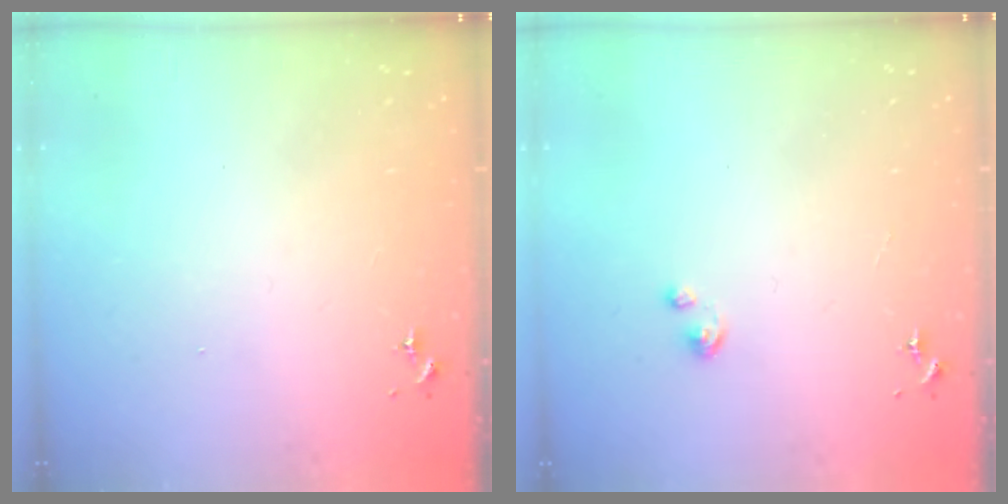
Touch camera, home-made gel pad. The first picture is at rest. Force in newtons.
{"total": 2.7, "press": 2.7, "slide": 0.3}